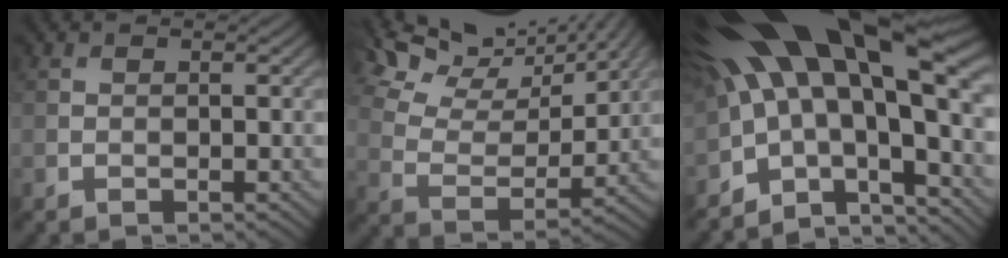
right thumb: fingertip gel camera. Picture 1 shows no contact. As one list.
[{"total": 14.0, "force": [11.4, 4.5, 6.7], "torque": [-0.153, 0.006, 0.170]}, {"total": 18.3, "force": [2.1, 7.1, 16.7], "torque": [-0.261, -0.020, 0.062]}]